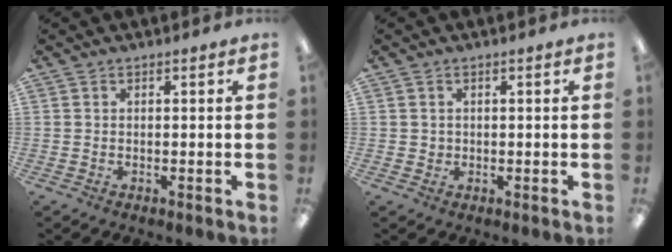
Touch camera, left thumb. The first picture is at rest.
{"total": 1.2, "force": [0.3, 1.1, 0.1], "torque": [-0.004, 0.005, 0.004]}